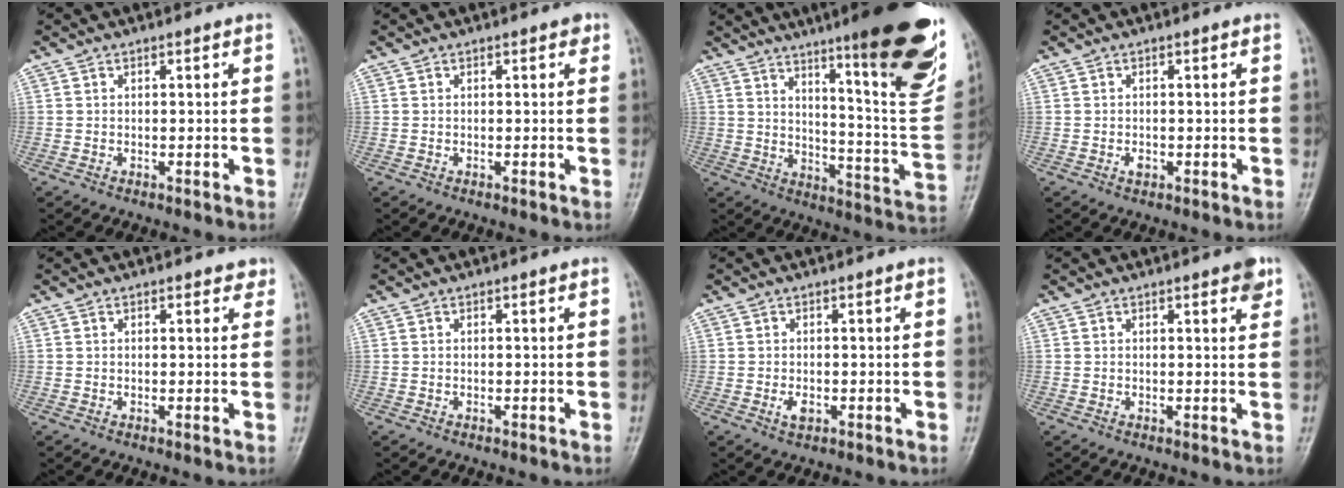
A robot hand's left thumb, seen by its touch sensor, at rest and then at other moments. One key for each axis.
{"total": 0.9, "fx": 0.4, "fy": 0.5, "fz": 0.6, "tx": -0.001, "ty": 0.000, "tz": 0.000}
{"total": 25.9, "fx": 14.9, "fy": 4.2, "fz": 20.8, "tx": -0.259, "ty": -0.073, "tz": 0.217}
{"total": 1.2, "fx": -0.4, "fy": 0.8, "fz": 0.8, "tx": -0.012, "ty": 0.001, "tz": -0.006}
{"total": 1.7, "fx": 1.2, "fy": 0.9, "fz": 0.8, "tx": 0.007, "ty": -0.003, "tz": 0.008}
{"total": 0.0}
{"total": 1.9, "fx": -0.5, "fy": 1.1, "fz": 1.5, "tx": -0.028, "ty": -0.002, "tz": -0.009}
{"total": 2.8, "fx": 1.7, "fy": 0.8, "fz": 2.1, "tx": -0.019, "ty": -0.005, "tz": 0.017}